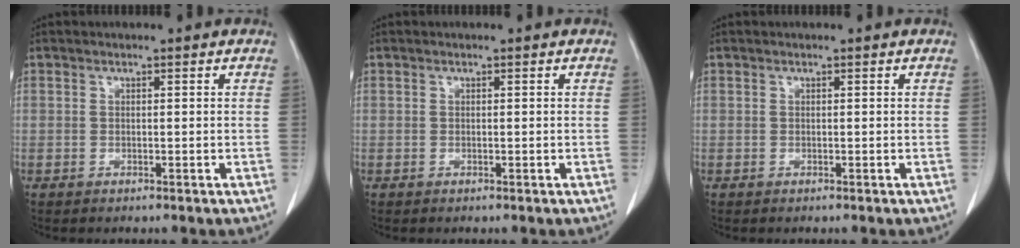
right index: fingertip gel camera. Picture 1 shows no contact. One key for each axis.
{"total": 0.0}
{"total": 0.0}